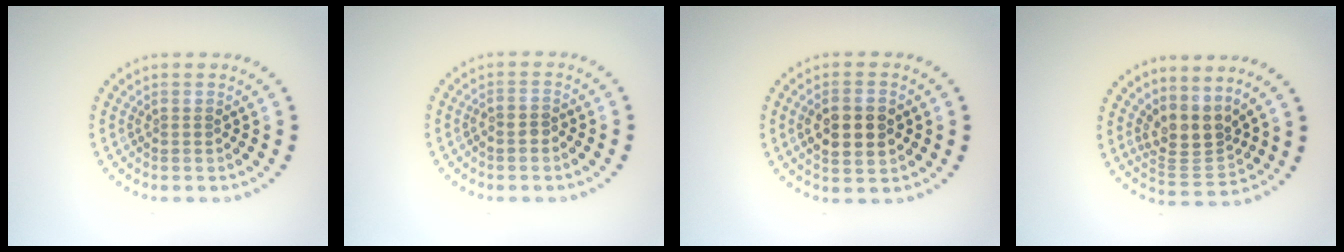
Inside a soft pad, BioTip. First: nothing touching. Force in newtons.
{"total": 1.1, "press": 0.8, "slide": 0.8}
{"total": 3.8, "press": 3.8, "slide": 0.4}
{"total": 3.6, "press": 2.7, "slide": 2.4}